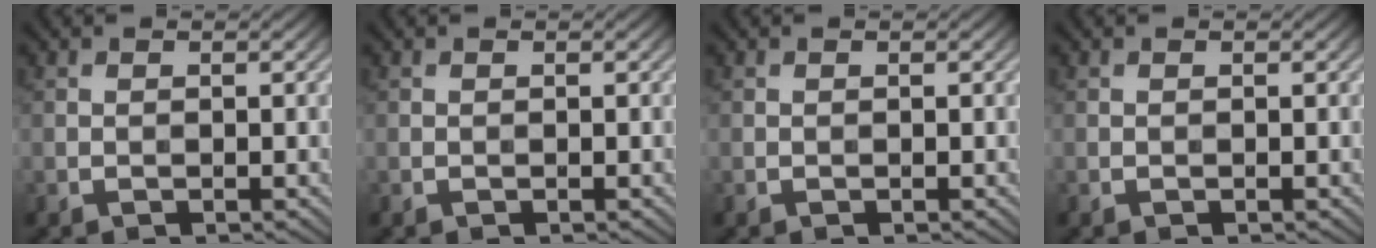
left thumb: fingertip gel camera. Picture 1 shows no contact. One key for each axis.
{"total": 0.0}
{"total": 0.0}
{"total": 0.0}